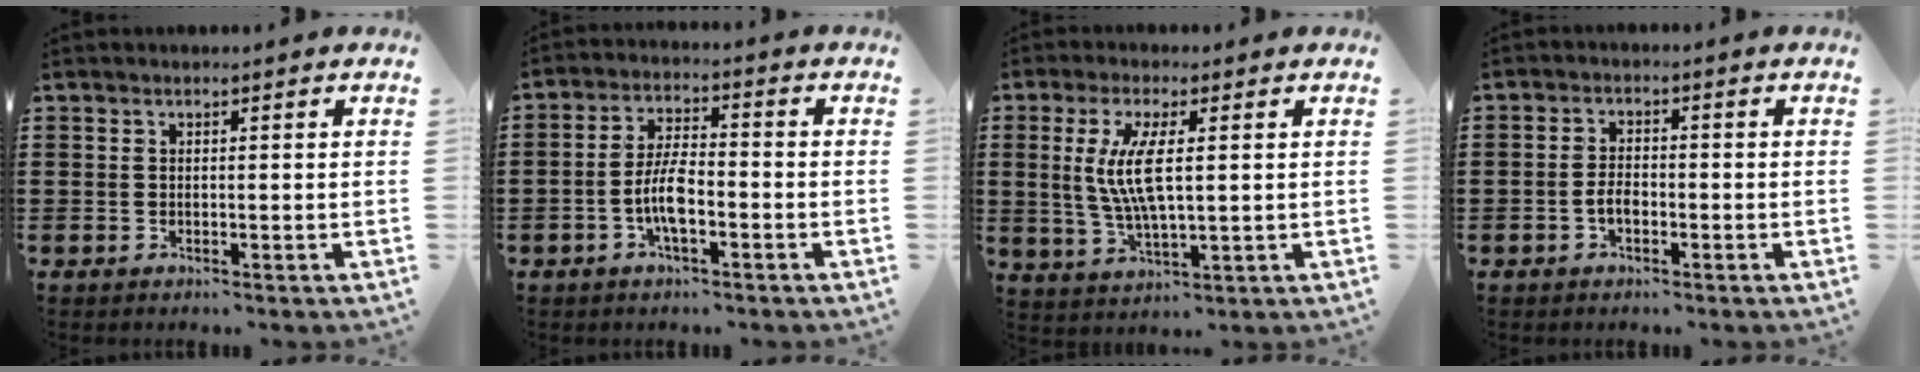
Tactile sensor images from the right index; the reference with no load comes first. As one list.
[{"total": 6.1, "force": [-1.9, 2.1, 5.4], "torque": [-0.126, -0.003, -0.044]}, {"total": 7.9, "force": [1.3, 2.3, 7.4], "torque": [-0.164, -0.003, 0.015]}, {"total": 2.7, "force": [-1.0, 1.2, 2.2], "torque": [-0.049, 0.000, -0.021]}]